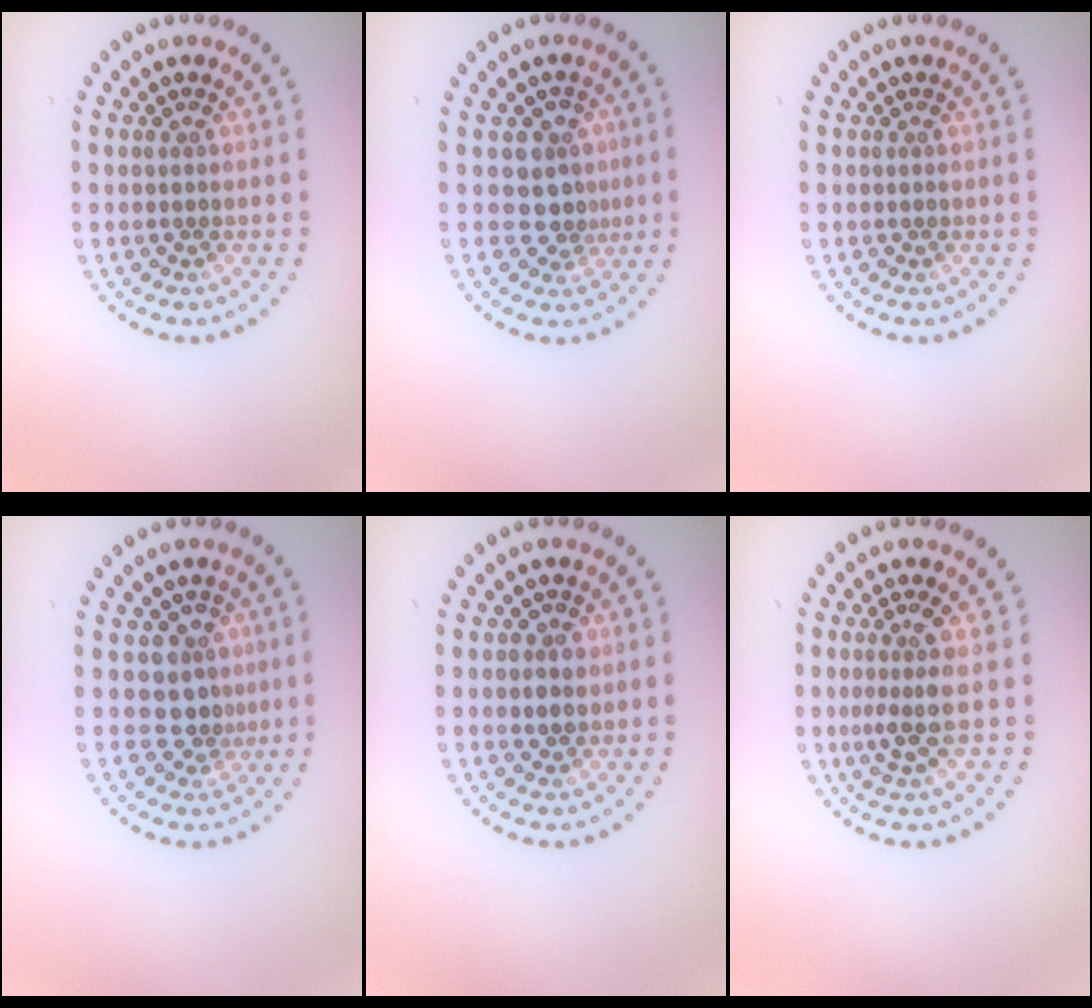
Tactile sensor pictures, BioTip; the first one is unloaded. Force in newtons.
{"total": 3.0, "press": 2.3, "slide": 1.8}
{"total": 0.0}
{"total": 3.0, "press": 2.3, "slide": 1.8}
{"total": 1.3, "press": 1.2, "slide": 0.5}
{"total": 2.7, "press": 2.0, "slide": 1.8}